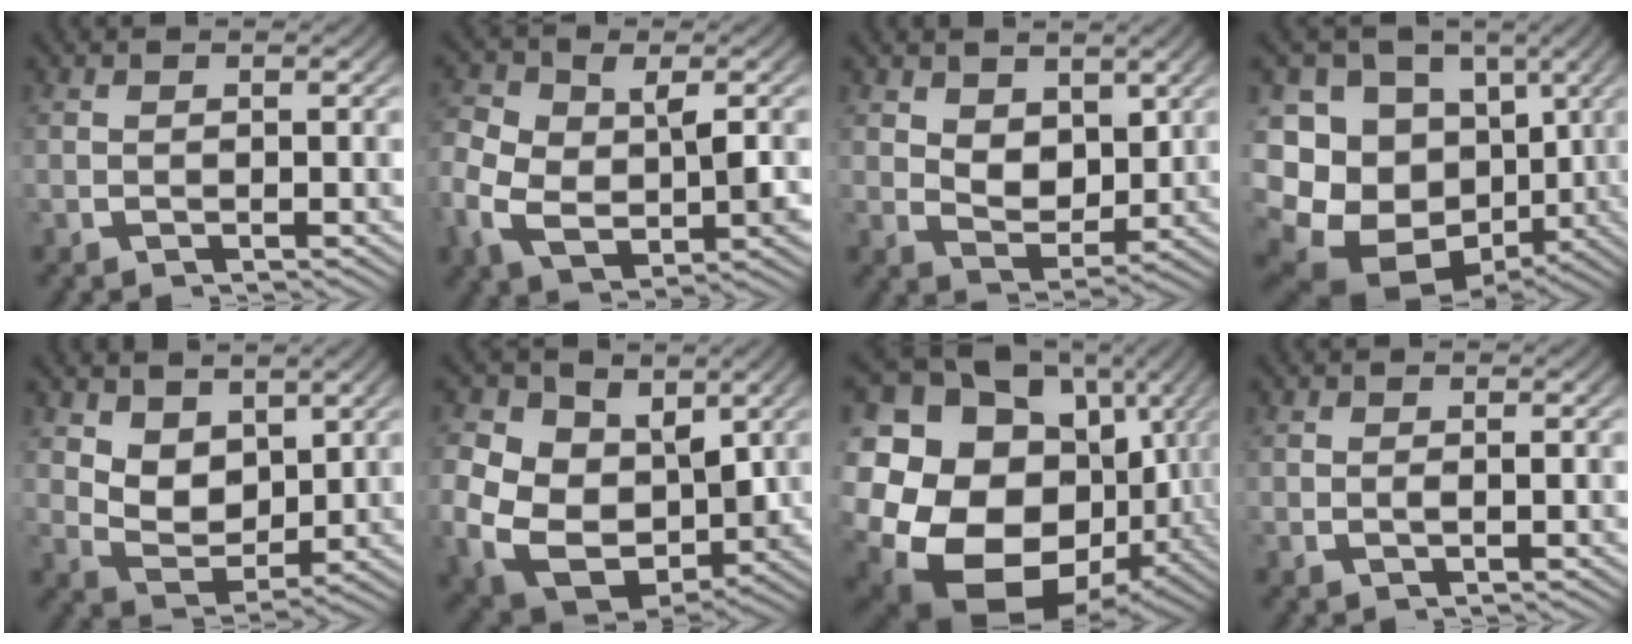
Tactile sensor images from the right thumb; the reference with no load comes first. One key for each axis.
{"total": 7.9, "fx": -1.0, "fy": 5.5, "fz": 5.6, "tx": -0.136, "ty": -0.043, "tz": 0.011}
{"total": 4.0, "fx": 1.4, "fy": 2.6, "fz": 2.6, "tx": -0.056, "ty": -0.032, "tz": 0.040}
{"total": 21.0, "fx": -3.1, "fy": 16.6, "fz": 12.5, "tx": -0.262, "ty": -0.073, "tz": -0.030}
{"total": 4.7, "fx": 1.3, "fy": 3.1, "fz": 3.3, "tx": -0.075, "ty": -0.029, "tz": 0.034}
{"total": 15.2, "fx": -1.5, "fy": 11.4, "fz": 10.0, "tx": -0.247, "ty": -0.086, "tz": 0.006}
{"total": 27.1, "fx": -1.3, "fy": 20.4, "fz": 17.8, "tx": -0.364, "ty": -0.077, "tz": 0.007}
{"total": 0.8, "fx": 0.2, "fy": 0.4, "fz": 0.7, "tx": -0.016, "ty": -0.002, "tz": 0.008}